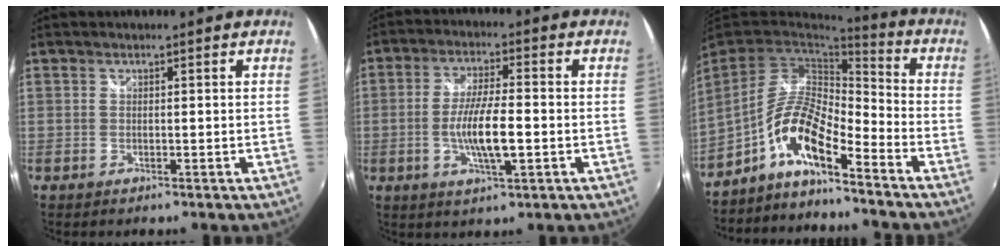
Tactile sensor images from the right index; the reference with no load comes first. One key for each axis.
{"total": 8.9, "fx": -2.0, "fy": 1.8, "fz": 8.5, "tx": -0.162, "ty": -0.007, "tz": -0.036}
{"total": 10.9, "fx": -6.9, "fy": 2.7, "fz": 8.1, "tx": -0.166, "ty": 0.004, "tz": -0.138}